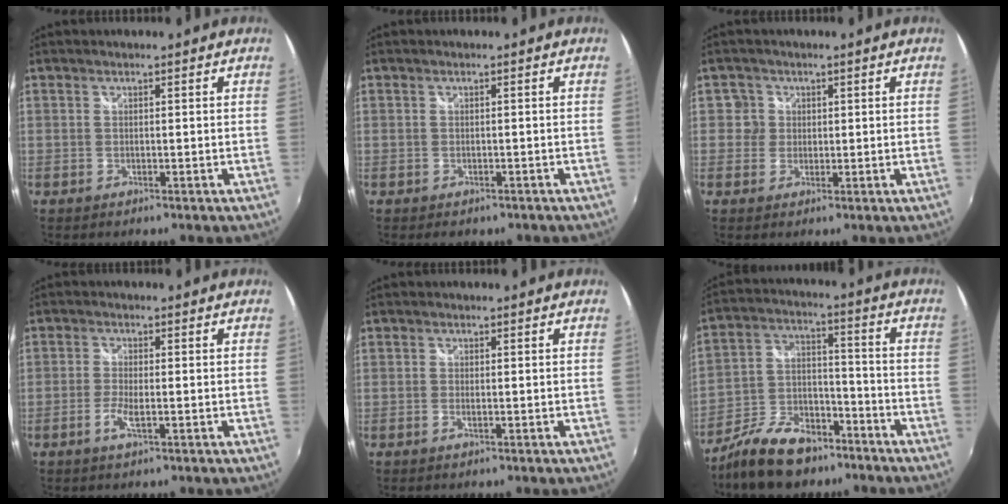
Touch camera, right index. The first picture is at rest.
{"total": 2.2, "force": [-1.4, 1.5, 0.7], "torque": [-0.016, -0.009, -0.015]}
{"total": 2.7, "force": [0.2, 2.7, -0.1], "torque": [0.012, 0.013, 0.000]}
{"total": 3.3, "force": [-1.3, 0.6, 3.0], "torque": [-0.069, -0.003, -0.027]}
{"total": 1.0, "force": [-0.3, 0.1, 1.0], "torque": [-0.021, 0.000, -0.007]}
{"total": 15.1, "force": [-10.9, 7.2, 7.5], "torque": [-0.166, 0.004, -0.186]}